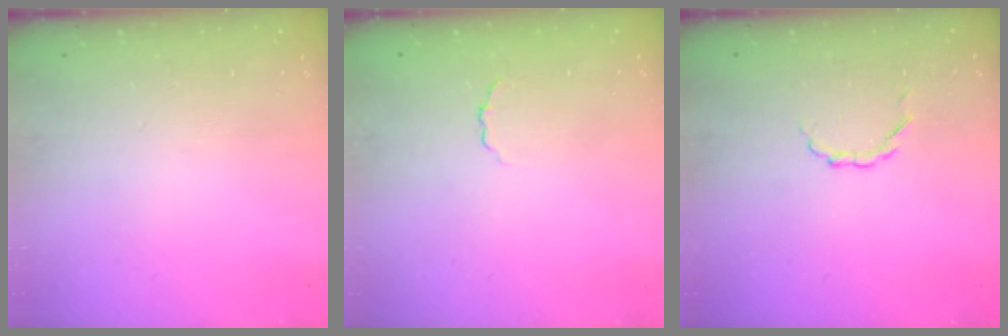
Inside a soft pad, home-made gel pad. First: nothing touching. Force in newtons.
{"total": 1.7, "press": 1.6, "slide": 0.5}
{"total": 2.7, "press": 2.5, "slide": 1.0}